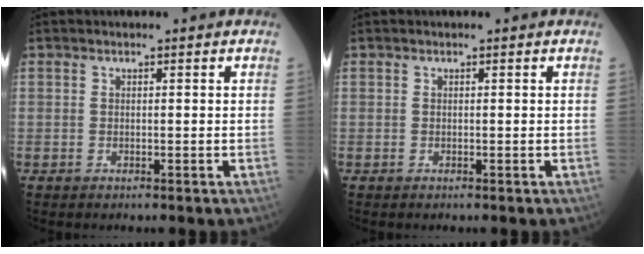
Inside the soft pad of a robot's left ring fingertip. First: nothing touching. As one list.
[{"total": 0.0}]